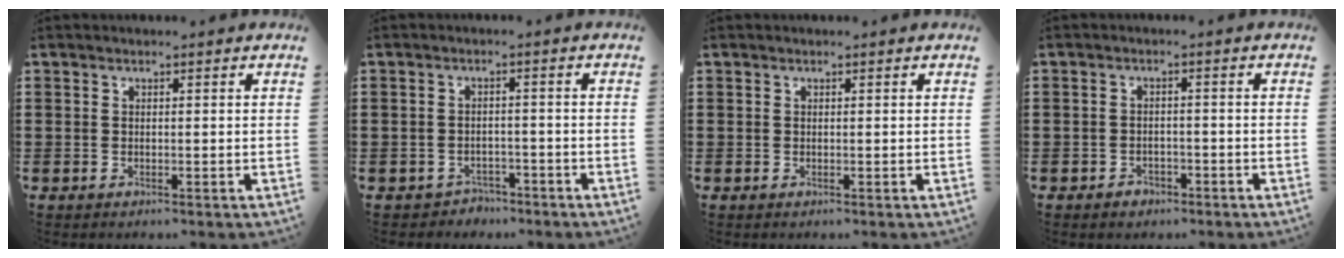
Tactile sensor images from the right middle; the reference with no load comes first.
{"total": 2.1, "force": [-2.0, 0.6, -0.2], "torque": [-0.006, 0.000, -0.046]}
{"total": 0.0}
{"total": 1.6, "force": [-1.4, 0.8, 0.2], "torque": [-0.010, -0.001, -0.030]}